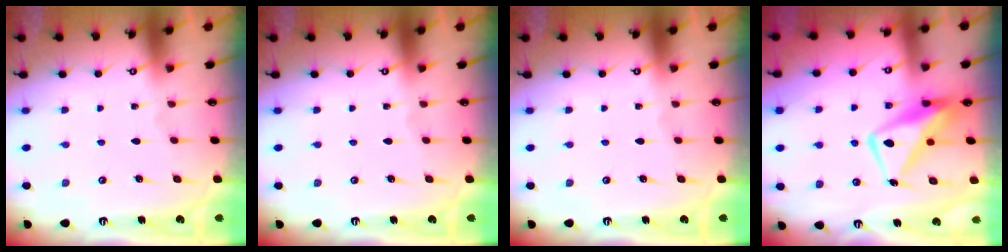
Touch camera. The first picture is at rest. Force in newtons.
{"total": 0.0}
{"total": 0.0}
{"total": 10.7, "press": 10.6, "slide": 1.2}